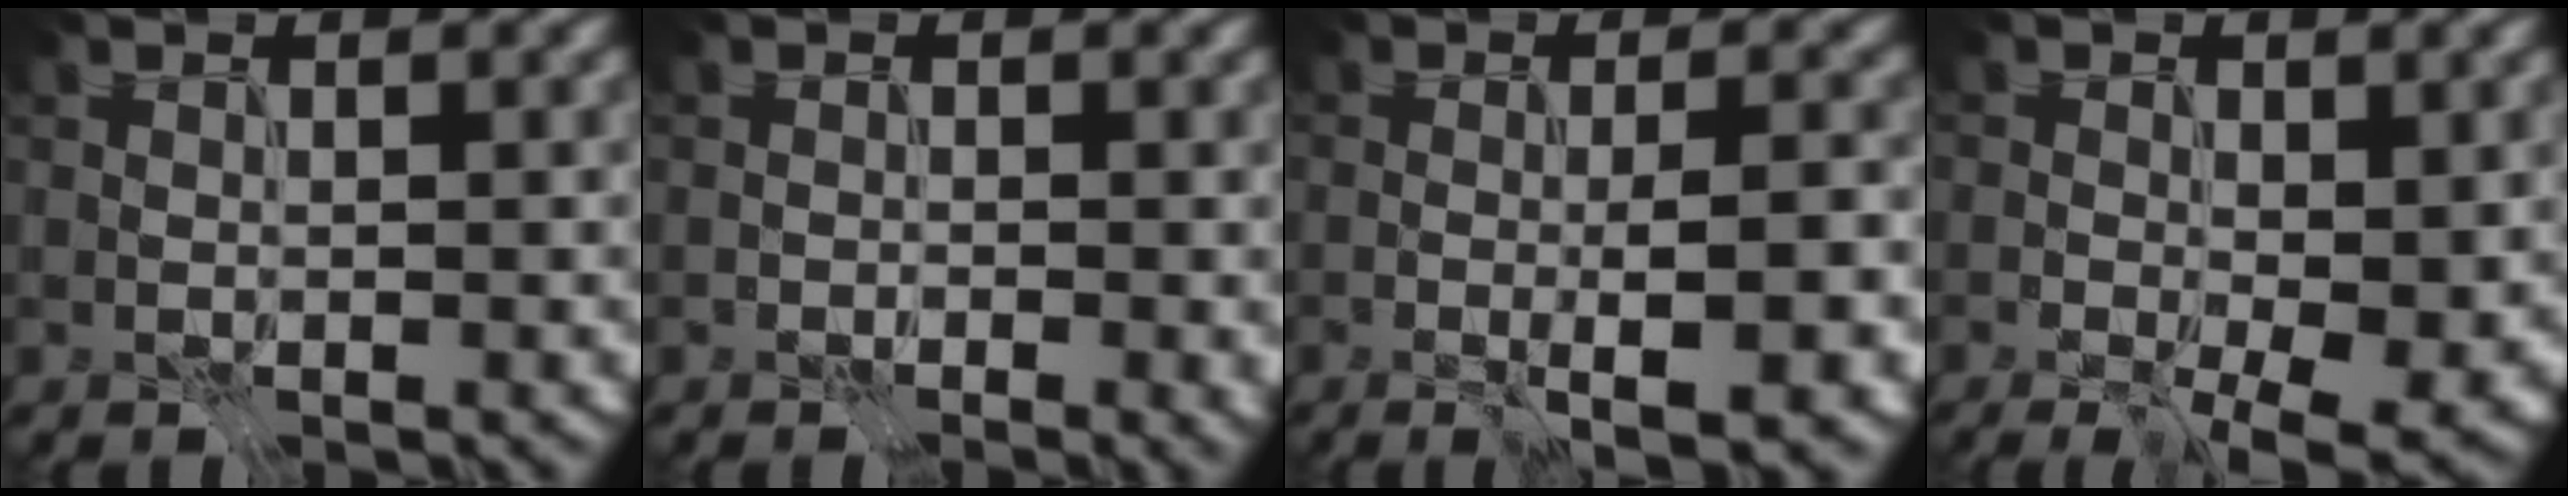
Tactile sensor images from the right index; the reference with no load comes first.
{"total": 0.6, "force": [0.1, 0.2, 0.6], "torque": [-0.001, 0.000, 0.003]}
{"total": 4.7, "force": [-1.6, 1.0, 4.4], "torque": [-0.053, 0.002, -0.022]}
{"total": 4.6, "force": [-0.4, 1.9, 4.2], "torque": [-0.060, -0.011, -0.002]}